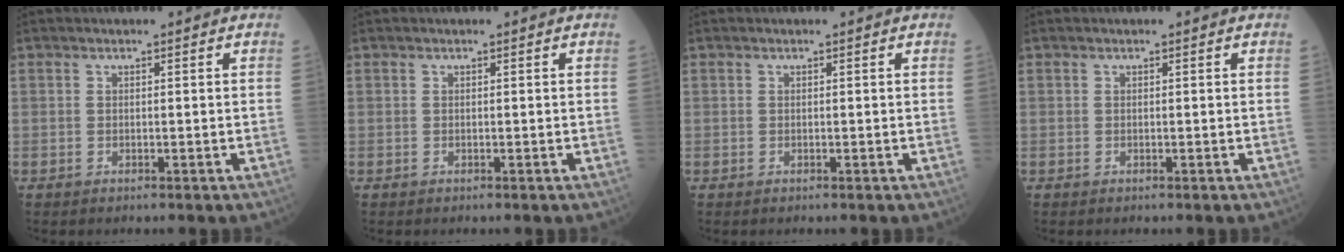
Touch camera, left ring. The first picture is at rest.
{"total": 0.0}
{"total": 0.0}
{"total": 0.0}